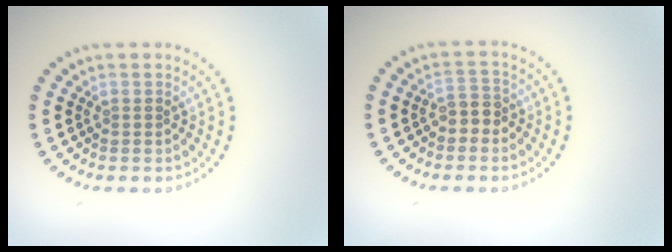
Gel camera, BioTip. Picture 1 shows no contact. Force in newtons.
{"total": 1.9, "press": 1.7, "slide": 0.9}